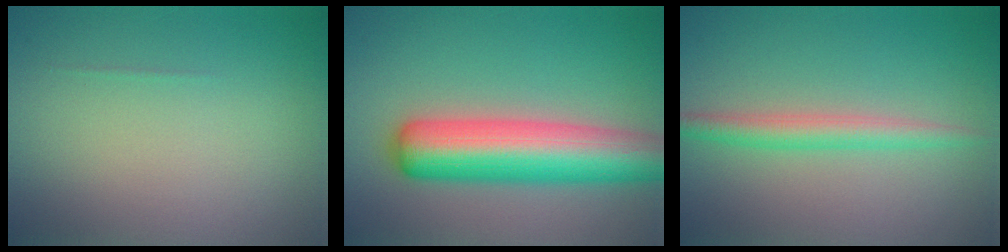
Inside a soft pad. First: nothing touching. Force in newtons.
{"total": 8.7, "press": 8.7, "slide": 0.2}
{"total": 2.5, "press": 2.5, "slide": 0.1}